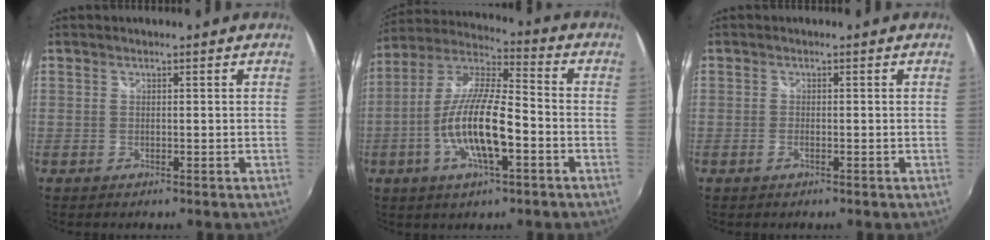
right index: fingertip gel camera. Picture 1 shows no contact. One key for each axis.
{"total": 15.2, "fx": -4.8, "fy": 4.1, "fz": 13.8, "tx": -0.276, "ty": -0.005, "tz": -0.094}
{"total": 1.0, "fx": -0.6, "fy": 0.4, "fz": 0.7, "tx": -0.015, "ty": -0.002, "tz": -0.011}